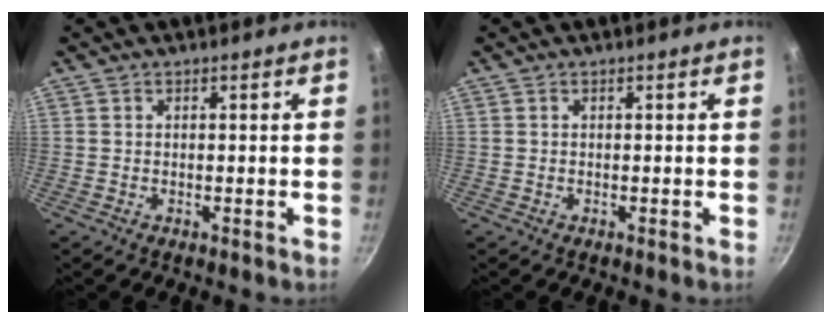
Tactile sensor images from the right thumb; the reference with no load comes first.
{"total": 0.0}